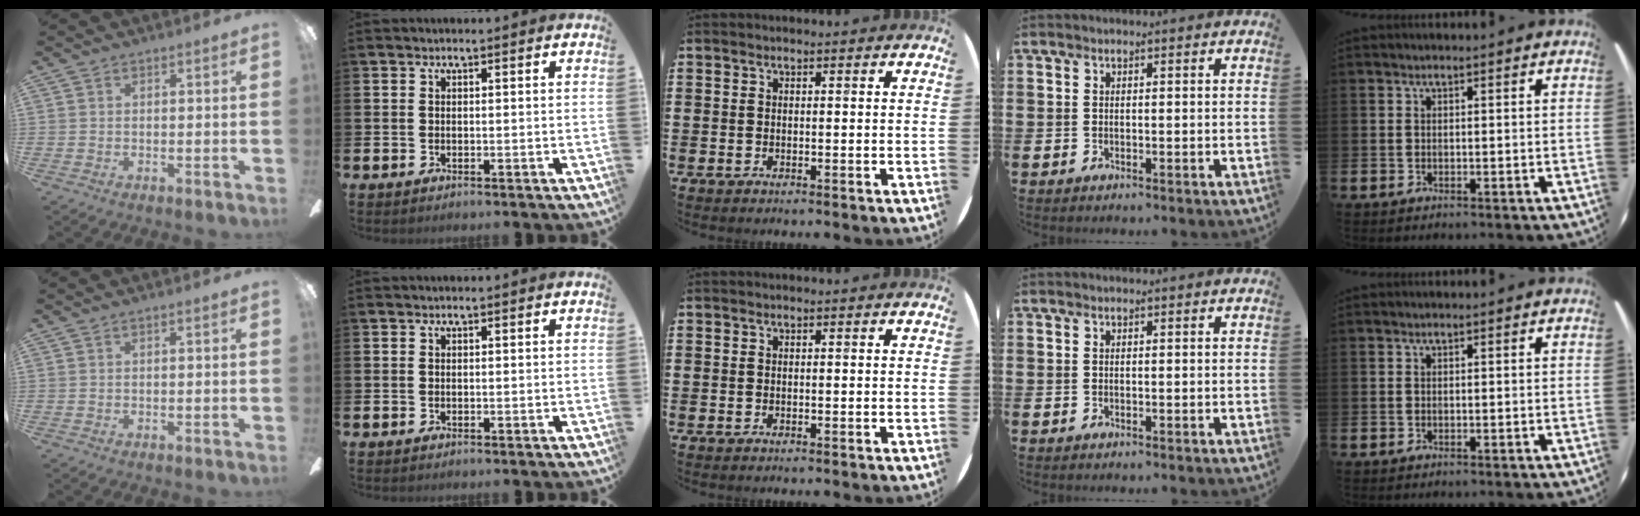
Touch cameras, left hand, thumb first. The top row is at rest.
{}